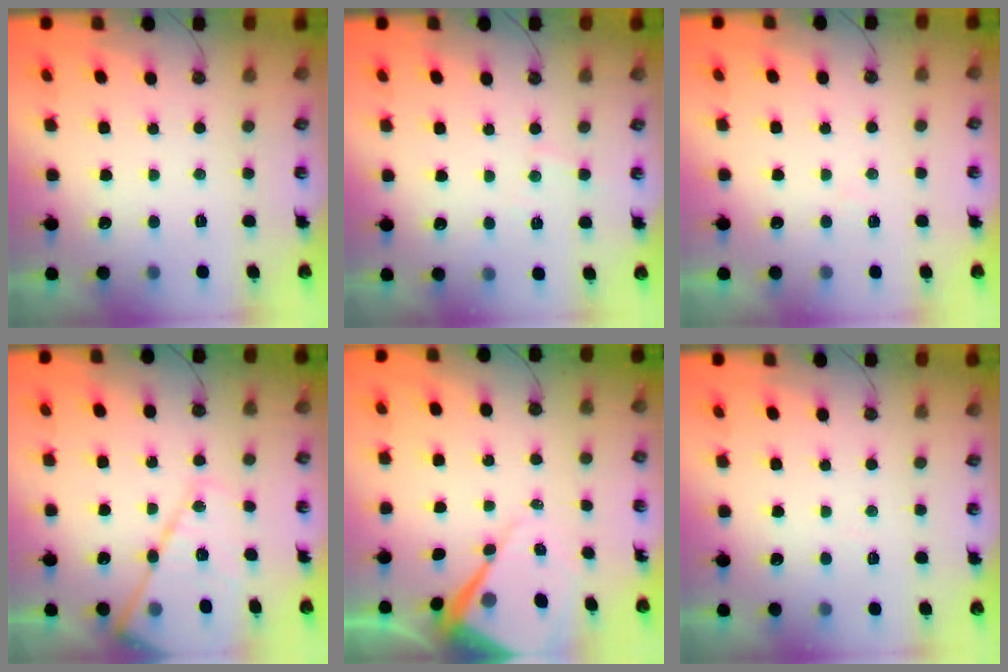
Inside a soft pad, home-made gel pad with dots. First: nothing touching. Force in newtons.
{"total": 3.5, "press": 3.5, "slide": 0.5}
{"total": 3.5, "press": 3.5, "slide": 0.6}
{"total": 15.8, "press": 15.7, "slide": 1.3}
{"total": 10.2, "press": 10.2, "slide": 0.6}
{"total": 3.6, "press": 3.6, "slide": 0.6}